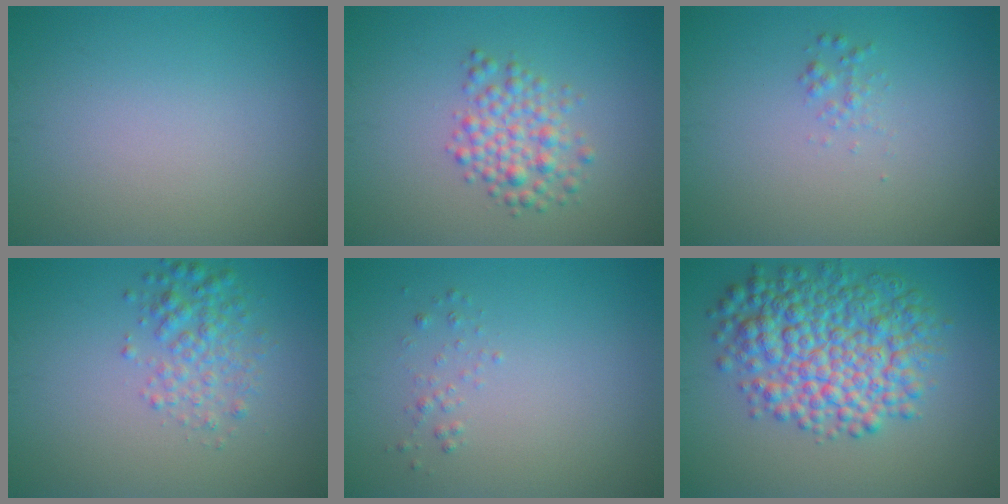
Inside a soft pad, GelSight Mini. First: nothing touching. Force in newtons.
{"total": 3.2, "press": 3.2, "slide": 0.0}
{"total": 0.9, "press": 0.9, "slide": 0.1}
{"total": 2.8, "press": 2.8, "slide": 0.0}
{"total": 0.7, "press": 0.7, "slide": 0.1}
{"total": 8.6, "press": 8.6, "slide": 0.0}